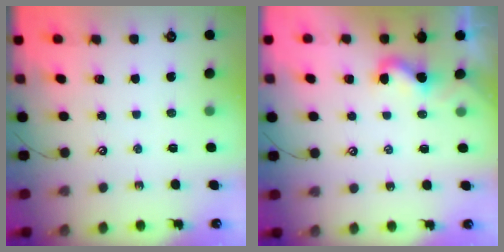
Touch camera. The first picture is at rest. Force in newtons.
{"total": 2.8, "press": 2.8, "slide": 0.4}